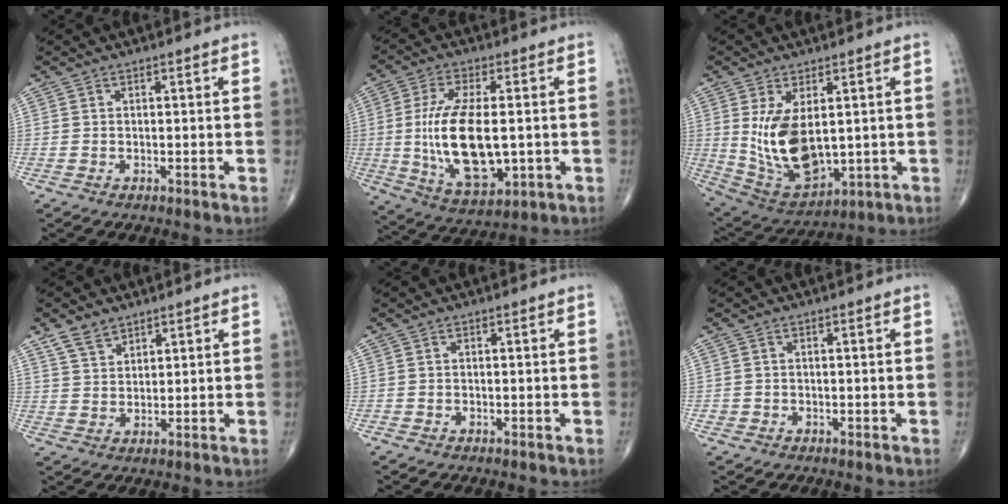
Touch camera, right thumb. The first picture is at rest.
{"total": 16.6, "force": [-0.7, 7.6, 14.8], "torque": [-0.272, -0.013, 0.000]}
{"total": 13.7, "force": [1.4, 7.5, 11.4], "torque": [-0.196, -0.019, 0.054]}
{"total": 4.7, "force": [3.5, 2.6, 1.8], "torque": [-0.021, -0.017, 0.073]}
{"total": 0.0}
{"total": 0.9, "force": [-0.2, 0.8, 0.2], "torque": [0.004, 0.003, -0.003]}